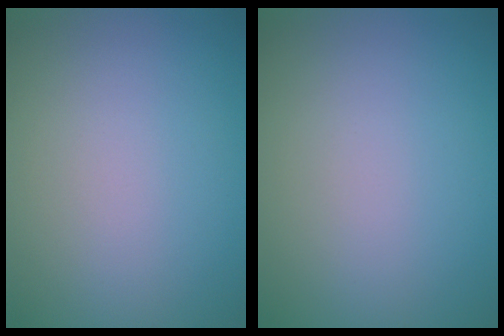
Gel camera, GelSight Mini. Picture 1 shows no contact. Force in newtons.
{"total": 0.0}